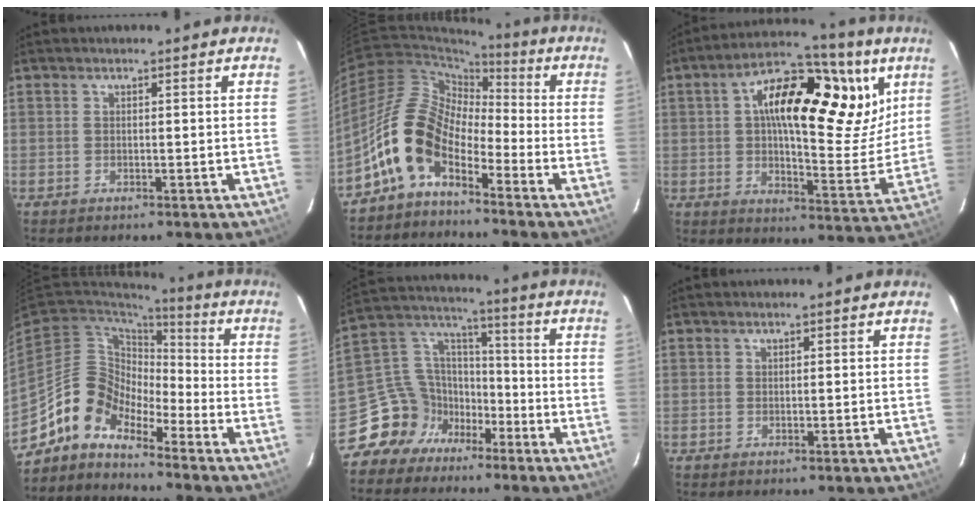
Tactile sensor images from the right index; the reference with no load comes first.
{"total": 12.0, "force": [-6.3, 6.6, 7.9], "torque": [-0.145, 0.014, -0.134]}
{"total": 21.8, "force": [8.3, 9.4, 17.8], "torque": [-0.264, 0.014, 0.118]}
{"total": 10.3, "force": [-8.0, 5.7, 3.2], "torque": [-0.061, 0.035, -0.169]}
{"total": 11.4, "force": [-7.4, 8.5, 2.0], "torque": [-0.052, 0.061, -0.135]}
{"total": 0.7, "force": [0.4, 0.5, 0.0], "torque": [0.002, 0.003, 0.006]}